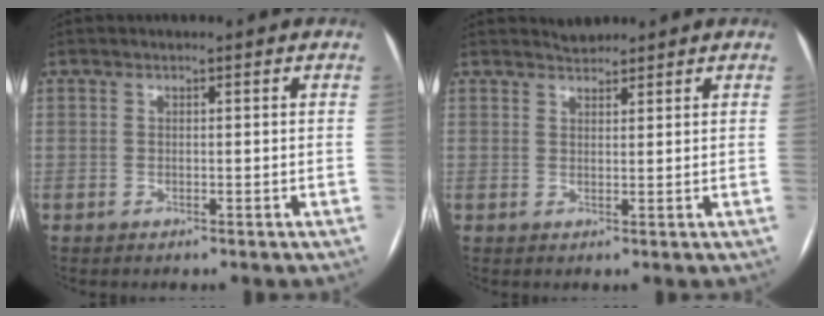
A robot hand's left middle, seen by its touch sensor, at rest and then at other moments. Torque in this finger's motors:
{"motor_torque": [0.06, -0.04, -0.03, -0.01]}